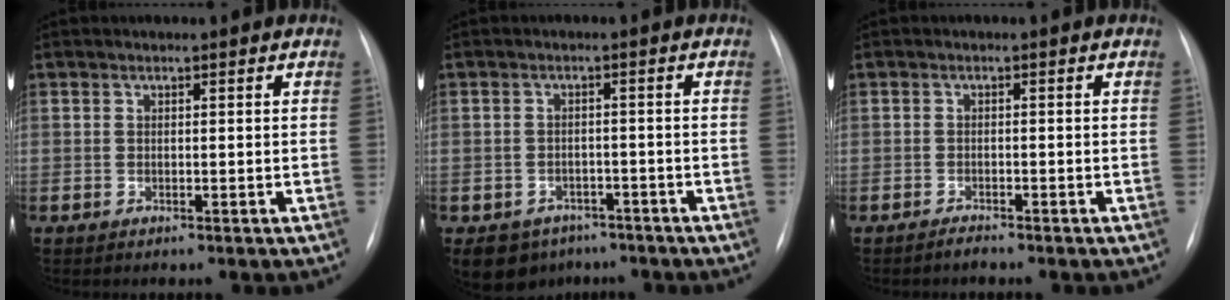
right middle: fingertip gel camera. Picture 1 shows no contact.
{"total": 6.1, "force": [-4.3, 4.3, 0.7], "torque": [-0.007, 0.011, -0.058]}
{"total": 1.0, "force": [-1.0, 0.1, 0.3], "torque": [-0.007, -0.001, -0.014]}